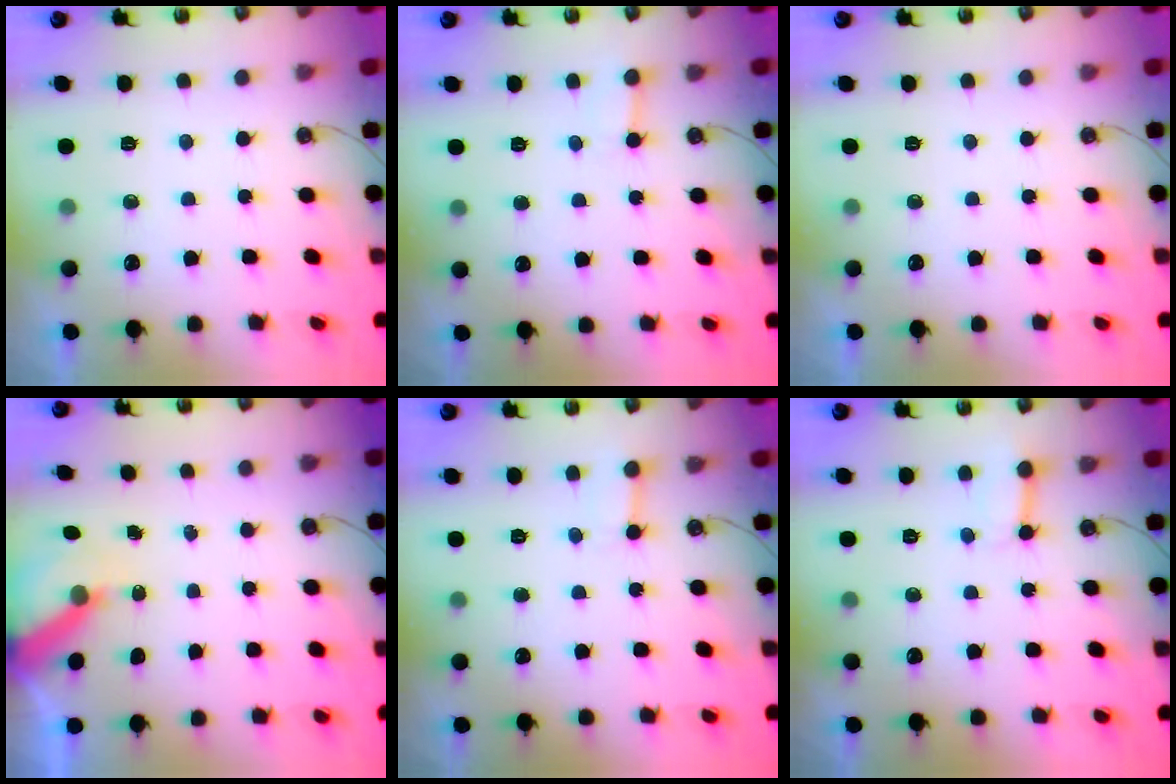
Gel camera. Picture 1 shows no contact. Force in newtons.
{"total": 2.4, "press": 2.4, "slide": 0.2}
{"total": 0.0}
{"total": 5.4, "press": 5.4, "slide": 0.7}
{"total": 3.5, "press": 3.4, "slide": 0.5}
{"total": 3.5, "press": 3.5, "slide": 0.2}